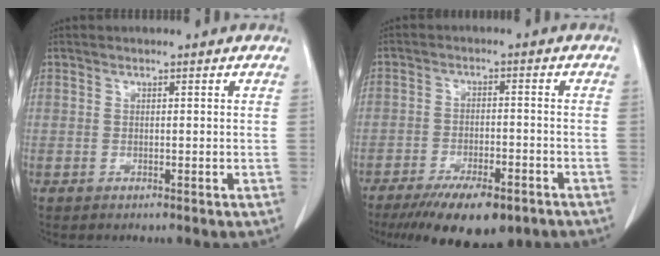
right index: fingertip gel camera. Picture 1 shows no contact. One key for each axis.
{"total": 11.8, "fx": -8.4, "fy": 4.1, "fz": 7.2, "tx": -0.106, "ty": -0.009, "tz": -0.127}